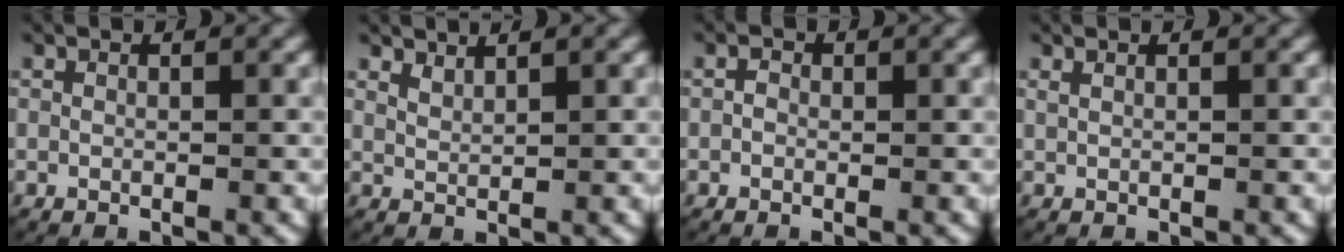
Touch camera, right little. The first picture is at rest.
{"total": 1.4, "force": [1.4, 0.2, 0.3], "torque": [-0.011, -0.003, 0.031]}
{"total": 0.6, "force": [-0.1, 0.5, 0.3], "torque": [-0.006, -0.004, -0.002]}
{"total": 0.6, "force": [0.4, 0.1, 0.4], "torque": [-0.010, 0.000, 0.011]}